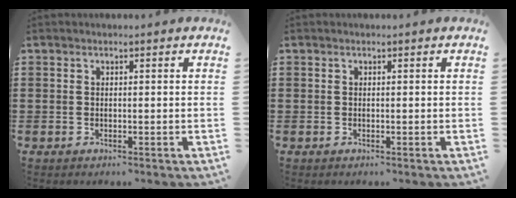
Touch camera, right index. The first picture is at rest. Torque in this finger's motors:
{"motor_torque": [0.00, 0.00, 0.00, -0.01]}